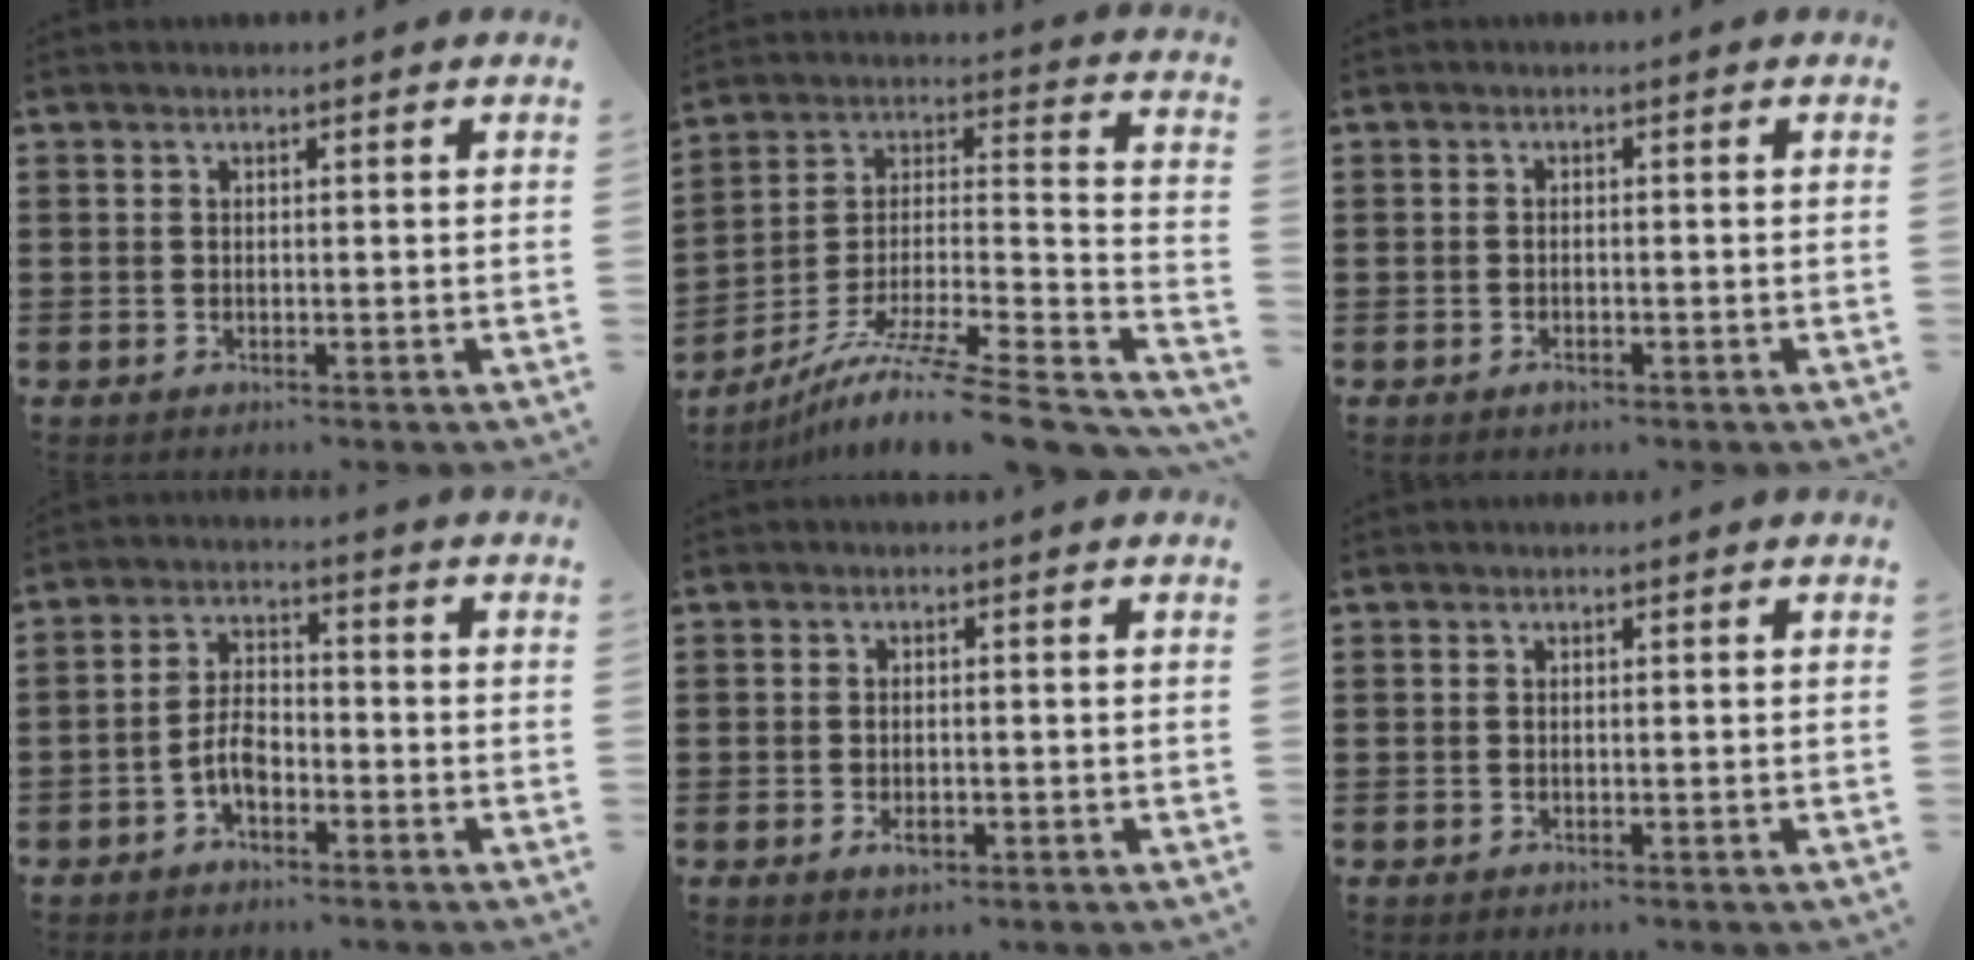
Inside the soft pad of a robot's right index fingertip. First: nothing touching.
{"total": 11.6, "force": [-8.7, 0.7, 7.7], "torque": [-0.132, 0.002, -0.163]}
{"total": 1.1, "force": [-0.6, 0.5, 0.8], "torque": [-0.016, -0.002, -0.010]}
{"total": 4.5, "force": [-2.1, 2.3, 3.2], "torque": [-0.078, 0.001, -0.046]}
{"total": 2.2, "force": [-0.6, 1.0, 1.8], "torque": [-0.035, -0.001, -0.010]}
{"total": 0.0}